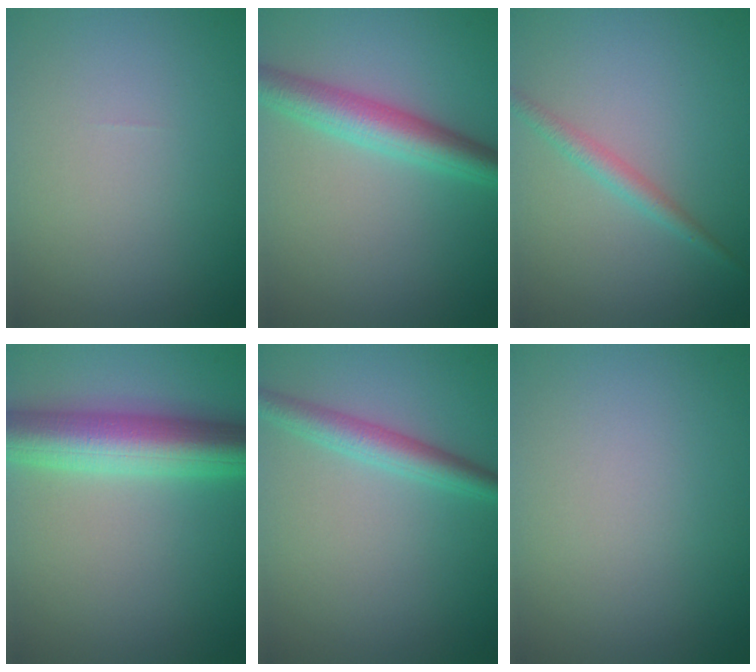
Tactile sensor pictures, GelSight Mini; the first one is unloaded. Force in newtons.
{"total": 4.4, "press": 4.4, "slide": 0.1}
{"total": 1.6, "press": 1.6, "slide": 0.1}
{"total": 7.8, "press": 7.8, "slide": 0.3}
{"total": 2.9, "press": 2.9, "slide": 0.1}
{"total": 0.0}